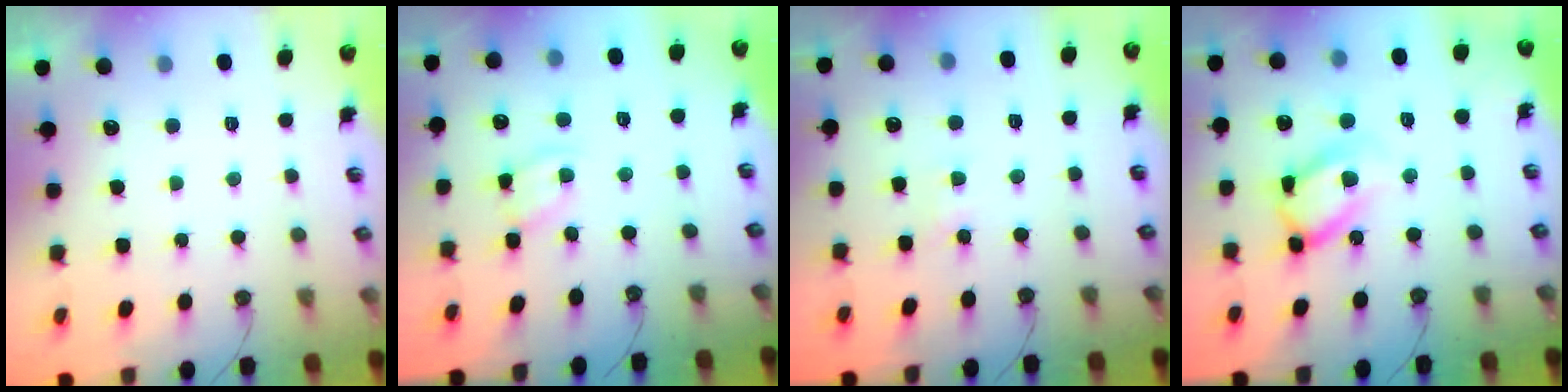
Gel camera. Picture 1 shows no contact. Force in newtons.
{"total": 2.8, "press": 2.8, "slide": 0.3}
{"total": 3.7, "press": 3.6, "slide": 0.5}
{"total": 15.5, "press": 15.4, "slide": 1.7}